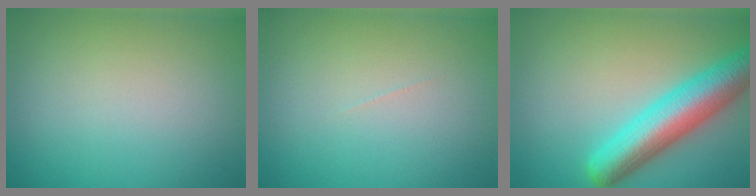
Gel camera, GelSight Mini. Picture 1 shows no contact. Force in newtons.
{"total": 0.0}
{"total": 7.2, "press": 7.2, "slide": 0.3}